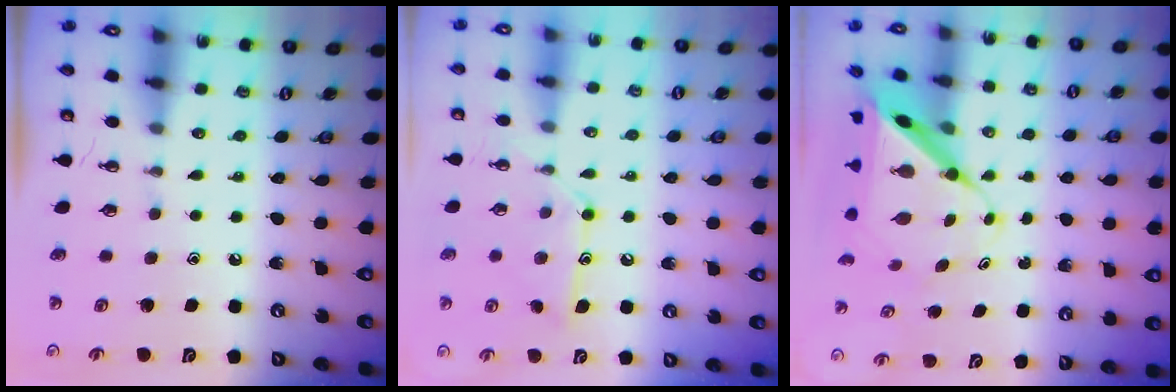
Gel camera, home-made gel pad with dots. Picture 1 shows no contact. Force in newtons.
{"total": 12.4, "press": 12.4, "slide": 0.9}
{"total": 10.1, "press": 10.1, "slide": 0.6}